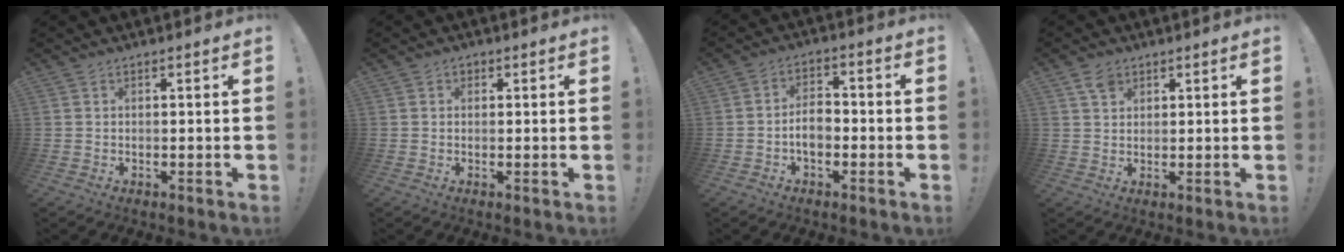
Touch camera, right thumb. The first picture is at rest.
{"total": 1.2, "force": [0.3, 1.1, 0.4], "torque": [-0.008, 0.003, 0.006]}
{"total": 6.3, "force": [-2.0, 3.9, 4.6], "torque": [-0.084, 0.014, -0.036]}
{"total": 4.1, "force": [2.6, 2.8, 1.5], "torque": [-0.018, -0.007, 0.045]}